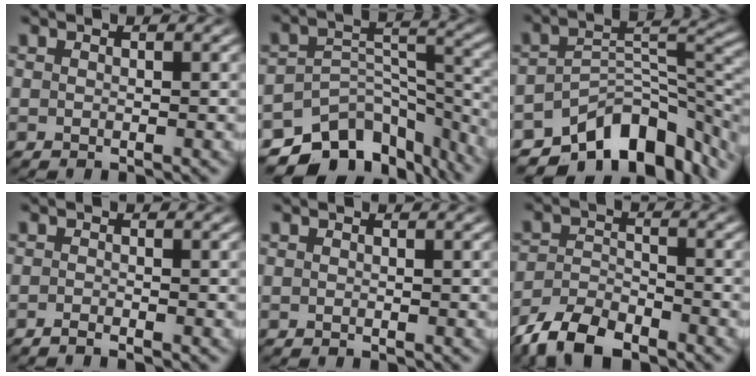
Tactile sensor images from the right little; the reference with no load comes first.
{"total": 13.5, "force": [-8.5, 8.4, 6.4], "torque": [-0.101, -0.049, -0.120]}
{"total": 13.1, "force": [-7.3, 7.1, 8.2], "torque": [-0.110, -0.028, -0.100]}
{"total": 1.2, "force": [-1.1, -0.4, 0.2], "torque": [-0.009, -0.005, -0.019]}
{"total": 0.0}
{"total": 6.0, "force": [-4.7, 2.7, 2.5], "torque": [-0.037, -0.013, -0.076]}